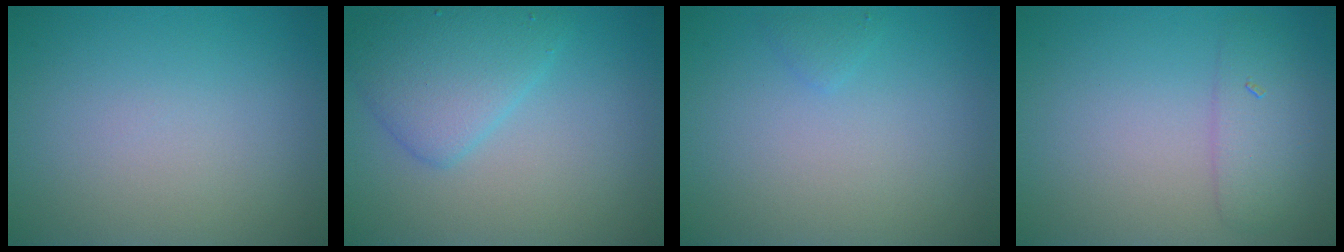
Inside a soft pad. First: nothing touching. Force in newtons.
{"total": 3.0, "press": 3.0, "slide": 0.1}
{"total": 0.7, "press": 0.7, "slide": 0.0}
{"total": 2.7, "press": 2.7, "slide": 0.1}